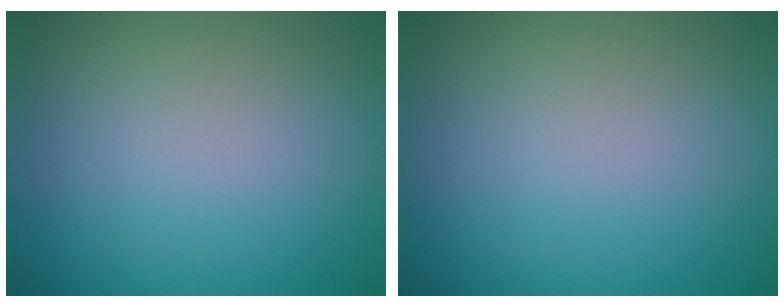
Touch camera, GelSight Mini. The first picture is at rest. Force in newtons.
{"total": 0.0}